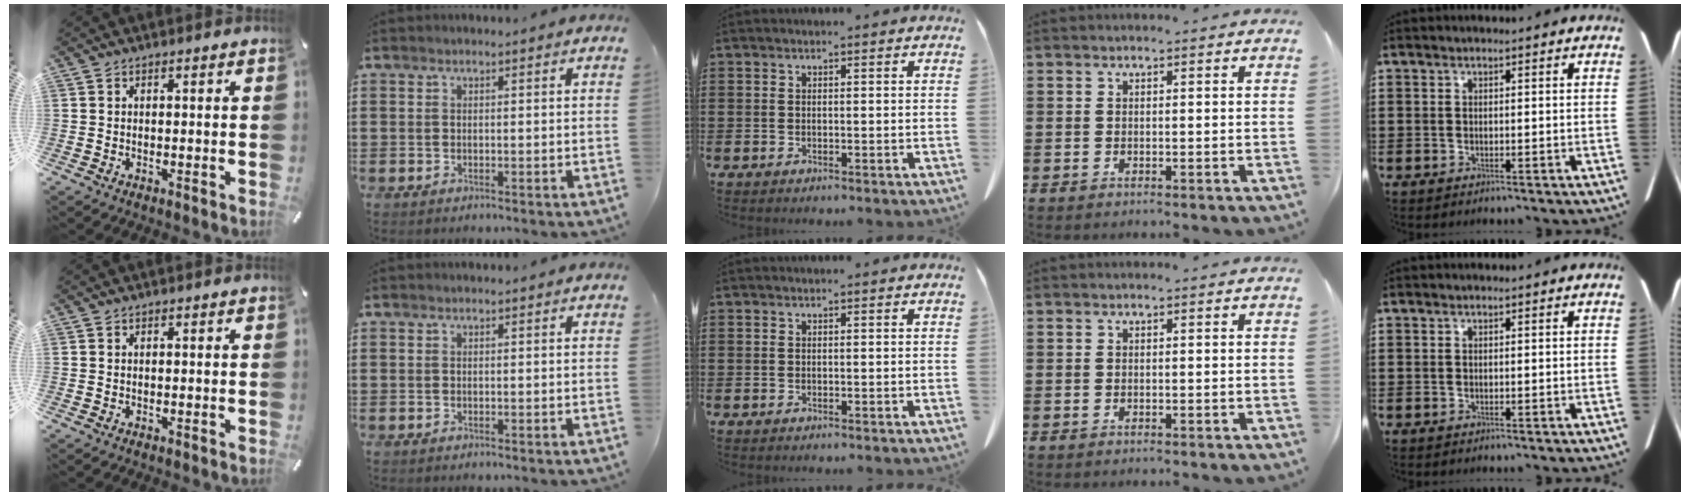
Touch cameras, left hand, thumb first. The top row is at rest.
{}